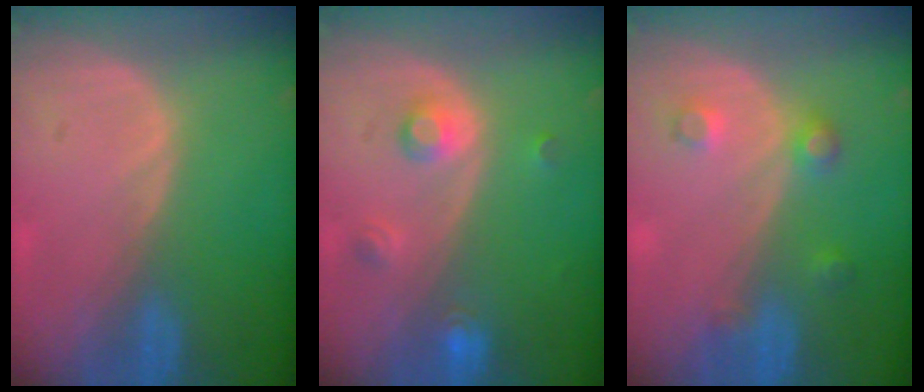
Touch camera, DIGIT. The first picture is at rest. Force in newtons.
{"total": 3.5, "press": 3.2, "slide": 1.4}
{"total": 3.5, "press": 3.3, "slide": 1.2}